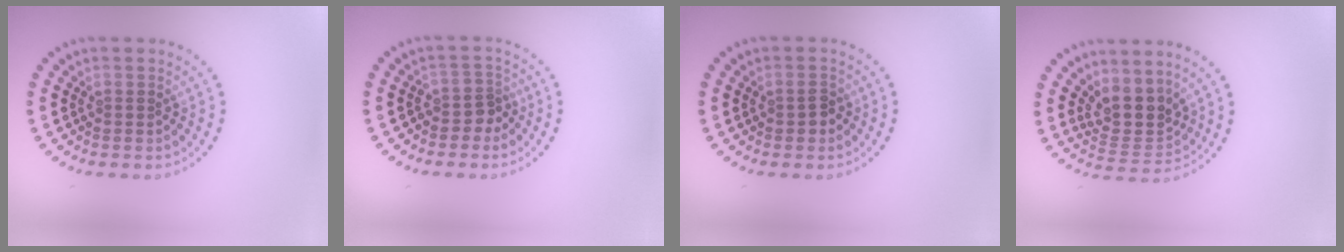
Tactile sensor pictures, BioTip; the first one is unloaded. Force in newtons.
{"total": 1.9, "press": 1.5, "slide": 1.2}
{"total": 1.4, "press": 1.4, "slide": 0.1}
{"total": 3.8, "press": 3.0, "slide": 2.4}